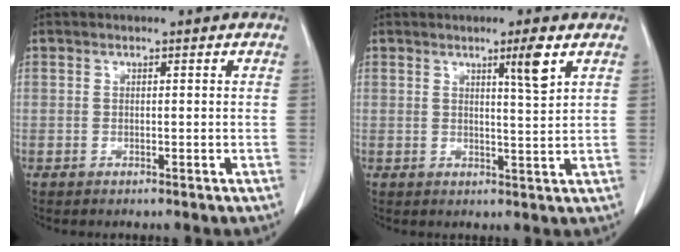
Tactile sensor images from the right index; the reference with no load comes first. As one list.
[{"total": 4.3, "force": [2.4, -0.4, 3.6], "torque": [-0.059, -0.009, 0.040]}]